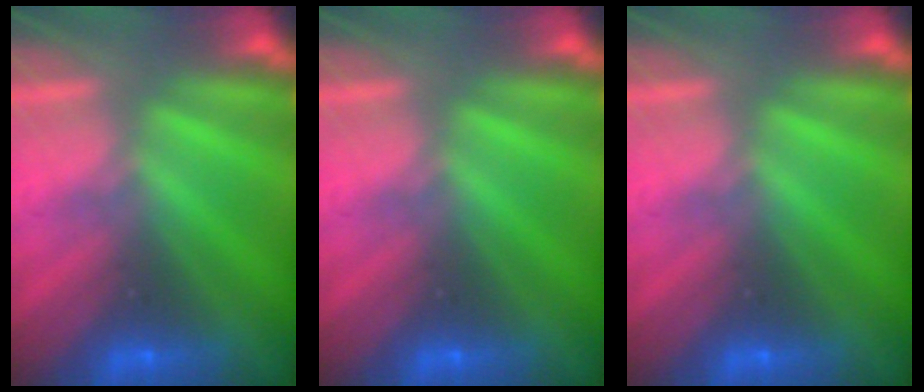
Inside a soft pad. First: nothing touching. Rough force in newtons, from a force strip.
{"total": 0.0}
{"total": 0.0}